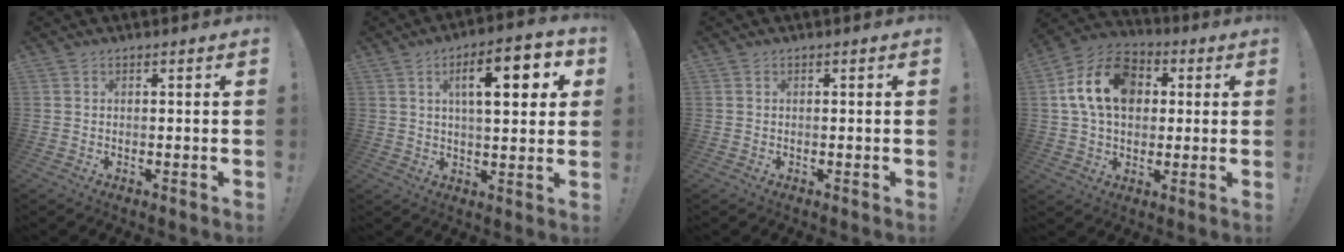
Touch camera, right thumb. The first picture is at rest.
{"total": 13.3, "force": [4.2, 4.4, 11.9], "torque": [-0.177, -0.001, 0.060]}
{"total": 0.0}
{"total": 16.7, "force": [4.1, 12.2, 10.7], "torque": [-0.183, 0.006, 0.079]}